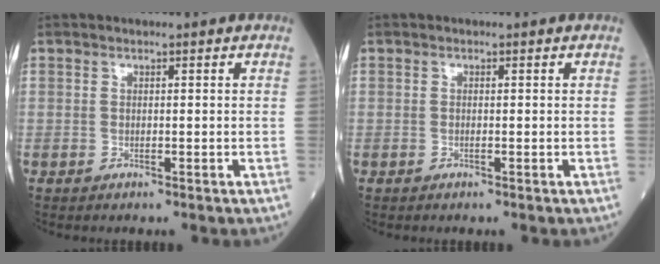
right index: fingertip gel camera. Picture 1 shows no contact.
{"total": 0.0}